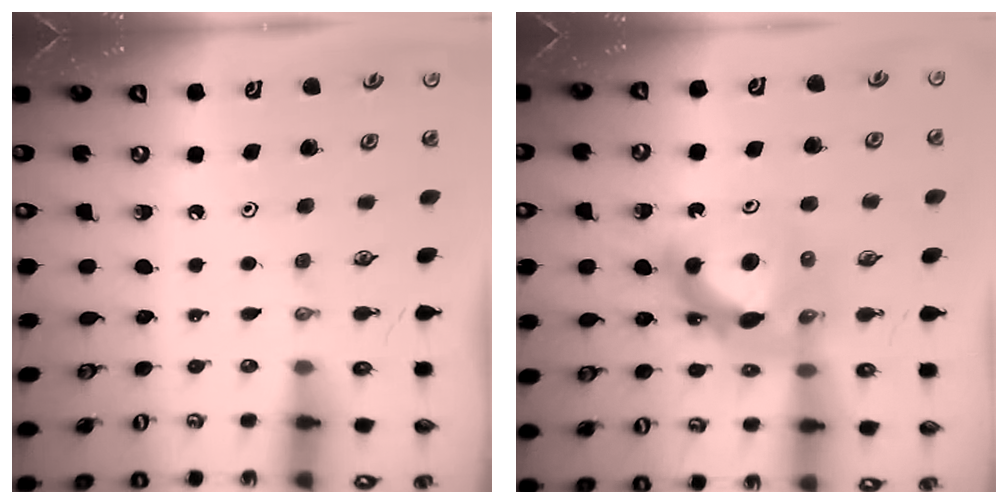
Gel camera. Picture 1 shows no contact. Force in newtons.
{"total": 12.7, "press": 12.6, "slide": 1.3}